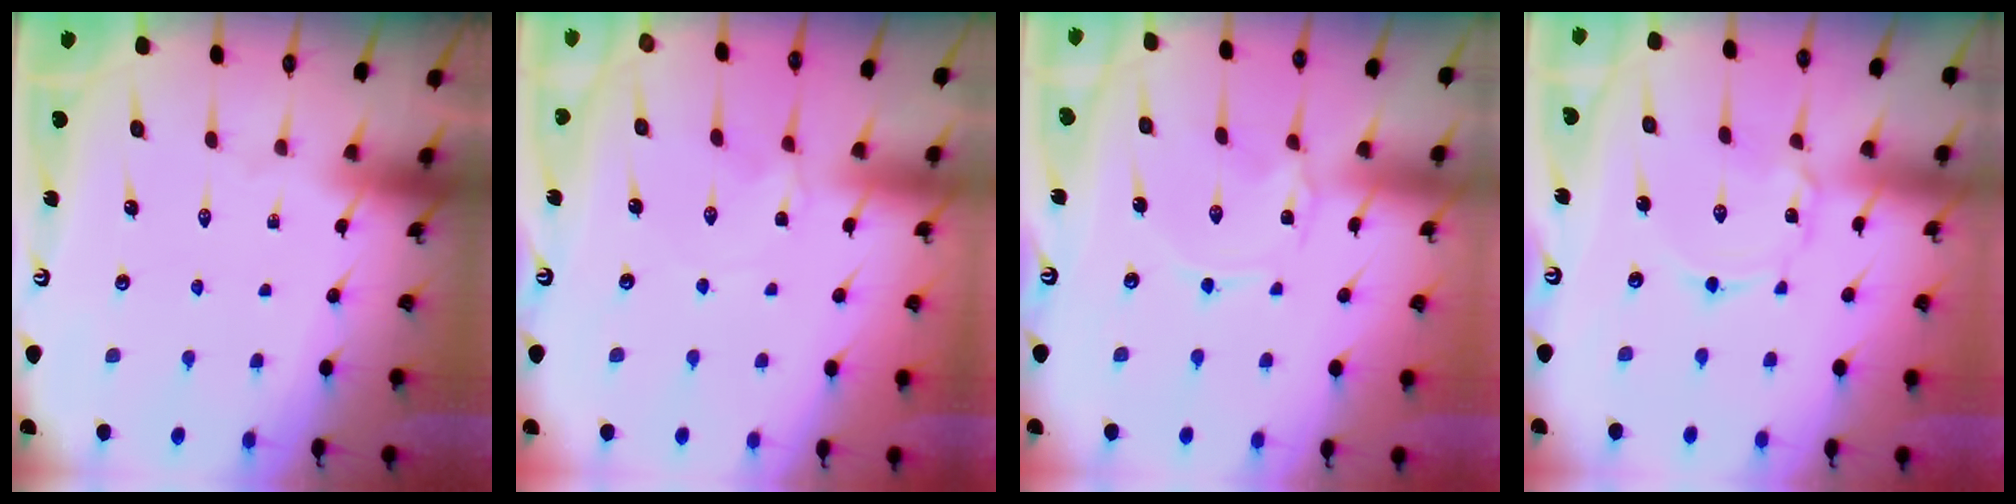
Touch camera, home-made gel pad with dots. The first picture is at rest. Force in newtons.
{"total": 2.7, "press": 2.7, "slide": 0.4}
{"total": 1.3, "press": 1.2, "slide": 0.2}
{"total": 2.0, "press": 2.0, "slide": 0.2}